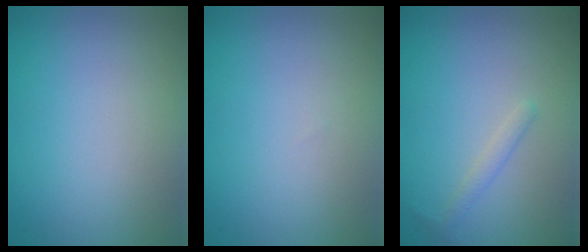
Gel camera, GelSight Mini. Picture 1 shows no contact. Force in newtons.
{"total": 0.0}
{"total": 1.1, "press": 1.1, "slide": 0.1}